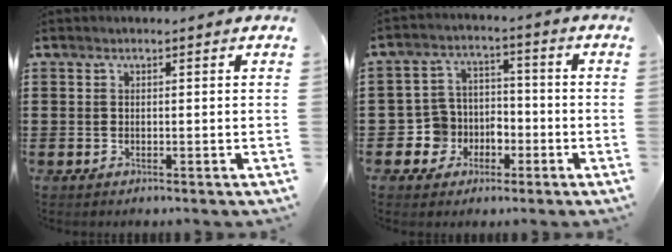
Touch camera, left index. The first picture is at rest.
{"total": 5.7, "force": [-2.1, 5.2, 0.8], "torque": [-0.047, 0.006, -0.043]}